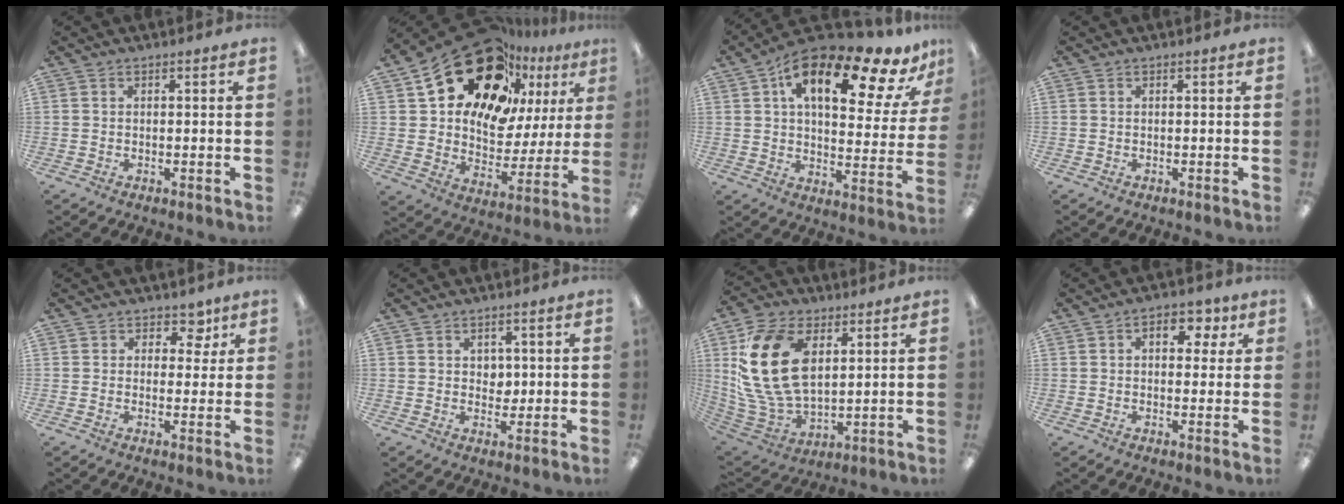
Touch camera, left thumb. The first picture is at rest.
{"total": 25.7, "force": [16.2, 14.5, 13.8], "torque": [-0.218, -0.086, 0.286]}
{"total": 20.1, "force": [11.7, 8.3, 14.1], "torque": [-0.217, -0.055, 0.186]}
{"total": 0.0}
{"total": 5.0, "force": [2.6, 3.9, 1.8], "torque": [-0.017, -0.006, 0.040]}
{"total": 3.2, "force": [1.1, 2.6, 1.5], "torque": [-0.019, 0.000, 0.014]}
{"total": 21.7, "force": [5.5, 13.7, 15.9], "torque": [-0.361, -0.003, 0.096]}
{"total": 7.0, "force": [2.4, 4.4, 4.8], "torque": [-0.045, -0.006, 0.030]}